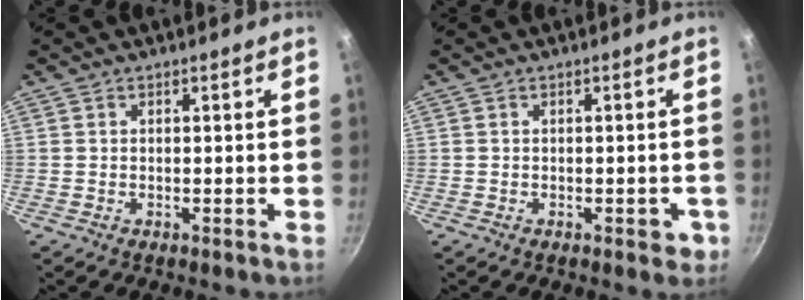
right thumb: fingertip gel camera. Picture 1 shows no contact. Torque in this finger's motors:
{"motor_torque": [0.28, 0.55, -0.19, 0.02, 0.06]}